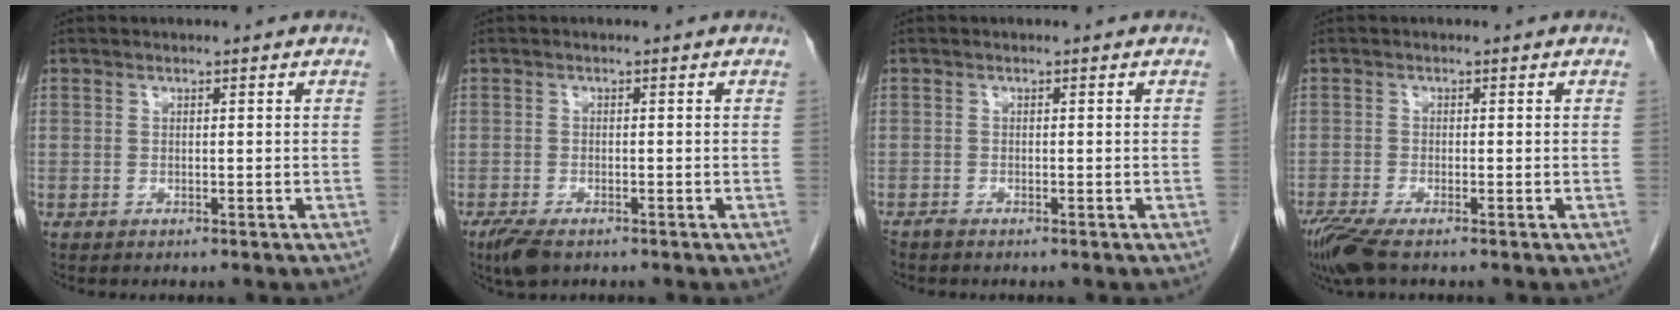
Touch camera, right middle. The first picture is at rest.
{"total": 3.9, "force": [-2.8, 1.3, 2.5], "torque": [-0.053, -0.010, -0.045]}
{"total": 0.8, "force": [-0.7, 0.0, 0.3], "torque": [-0.012, -0.003, -0.015]}
{"total": 4.8, "force": [-3.5, 0.6, 3.2], "torque": [-0.068, -0.015, -0.067]}